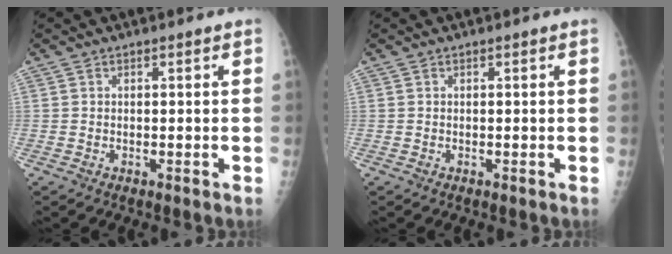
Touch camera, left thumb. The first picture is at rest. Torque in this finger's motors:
{"motor_torque": [0.00, 0.00, 0.00, 0.00, 0.00]}